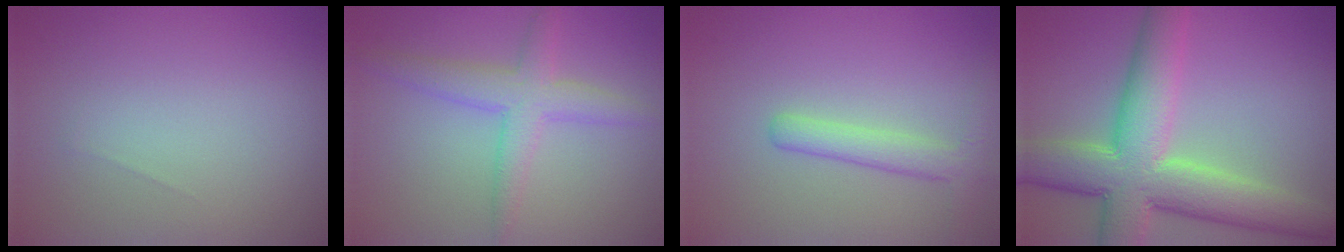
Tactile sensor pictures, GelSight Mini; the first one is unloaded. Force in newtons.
{"total": 3.7, "press": 3.7, "slide": 0.0}
{"total": 2.3, "press": 2.3, "slide": 0.1}
{"total": 10.3, "press": 10.2, "slide": 0.5}